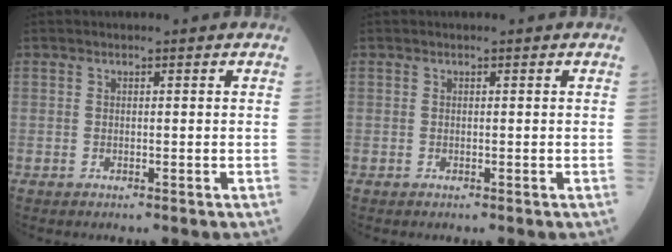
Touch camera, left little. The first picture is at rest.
{"total": 0.0}